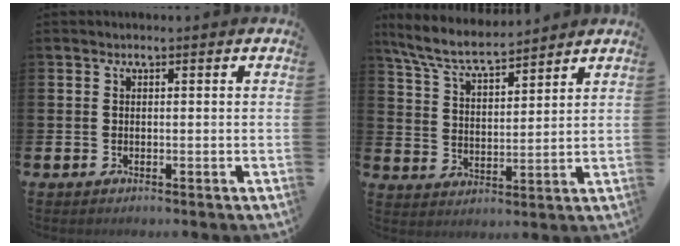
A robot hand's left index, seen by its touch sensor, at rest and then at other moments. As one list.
[{"total": 7.1, "force": [6.6, 1.0, 2.4], "torque": [-0.076, -0.034, 0.117]}]